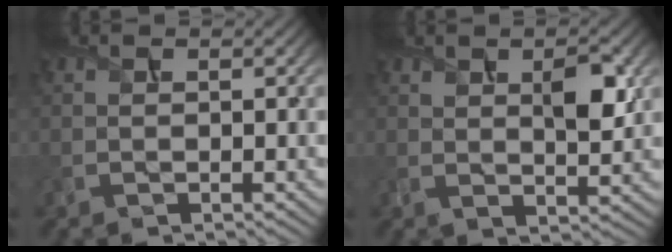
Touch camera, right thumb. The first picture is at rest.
{"total": 5.1, "force": [2.0, 2.2, 4.1], "torque": [-0.072, -0.003, 0.038]}